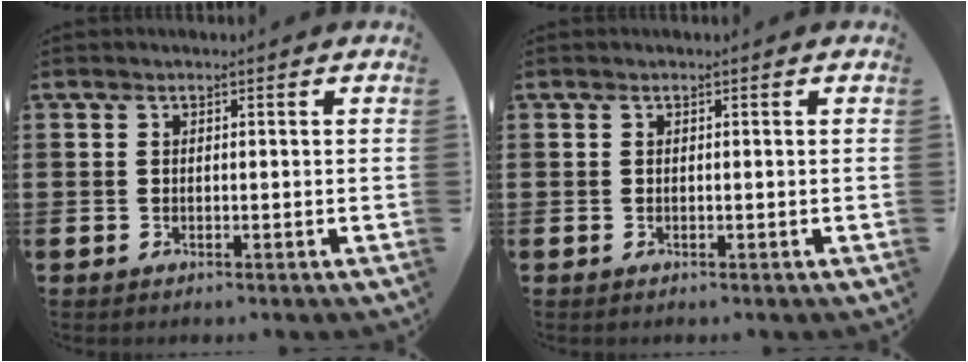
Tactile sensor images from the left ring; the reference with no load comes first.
{"total": 0.0}